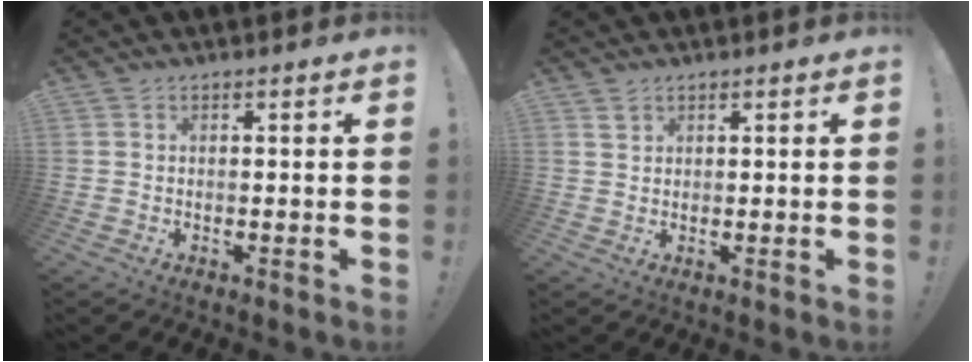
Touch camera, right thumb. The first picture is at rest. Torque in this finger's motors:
{"motor_torque": [-0.60, -0.14, -0.53, 0.21, 0.00]}